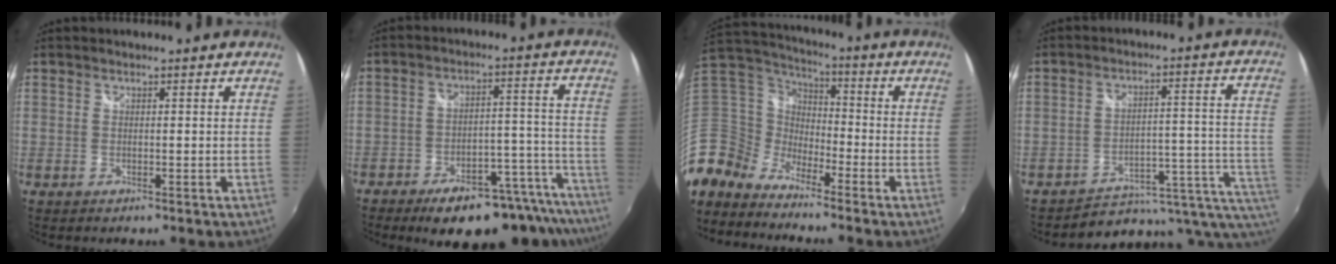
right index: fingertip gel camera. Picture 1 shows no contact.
{"total": 20.9, "force": [-17.4, 6.4, 9.7], "torque": [-0.130, 0.024, -0.214]}
{"total": 9.2, "force": [-7.0, 6.0, 0.7], "torque": [-0.043, 0.041, -0.178]}
{"total": 14.0, "force": [-8.7, 6.6, 8.8], "torque": [-0.107, -0.003, -0.109]}